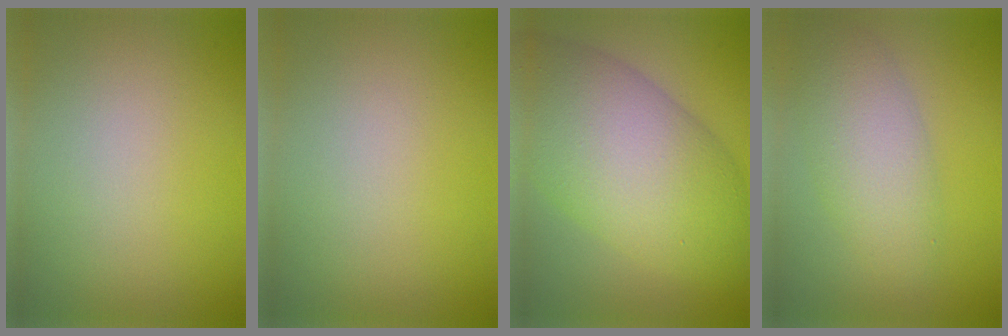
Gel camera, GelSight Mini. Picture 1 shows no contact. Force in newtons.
{"total": 0.0}
{"total": 10.7, "press": 10.7, "slide": 0.5}
{"total": 4.5, "press": 4.5, "slide": 0.2}